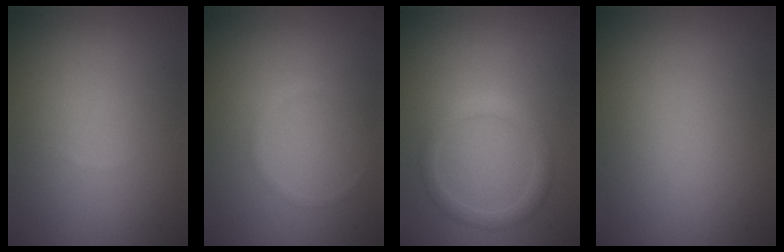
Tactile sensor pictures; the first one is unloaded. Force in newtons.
{"total": 0.7, "press": 0.7, "slide": 0.1}
{"total": 1.9, "press": 1.9, "slide": 0.1}
{"total": 0.0}